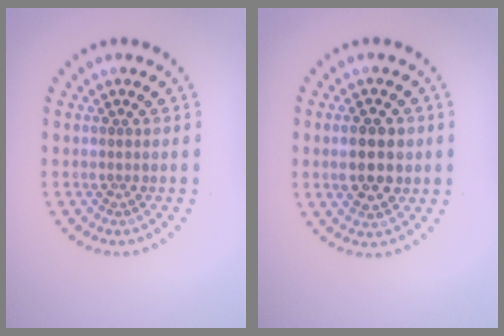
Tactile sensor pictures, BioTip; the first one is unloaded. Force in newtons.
{"total": 4.6, "press": 4.6, "slide": 0.1}